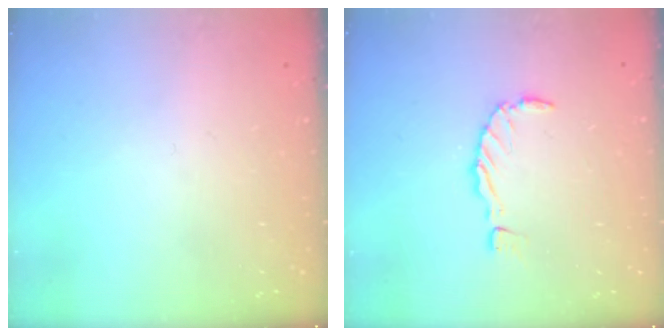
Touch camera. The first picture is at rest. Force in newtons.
{"total": 0.0}